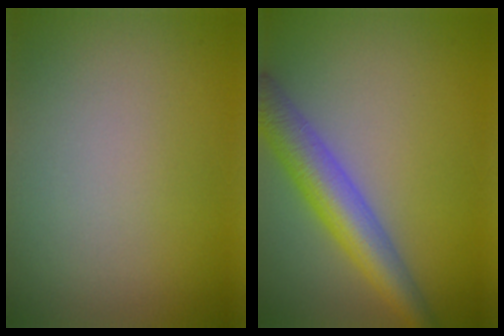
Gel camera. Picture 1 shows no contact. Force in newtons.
{"total": 5.6, "press": 5.6, "slide": 0.3}